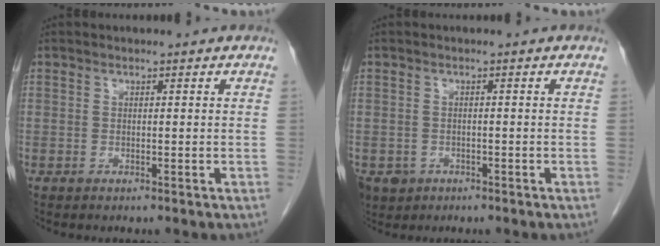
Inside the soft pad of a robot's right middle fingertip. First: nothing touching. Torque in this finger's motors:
{"motor_torque": [0.10, -0.04, 0.00, 0.00]}